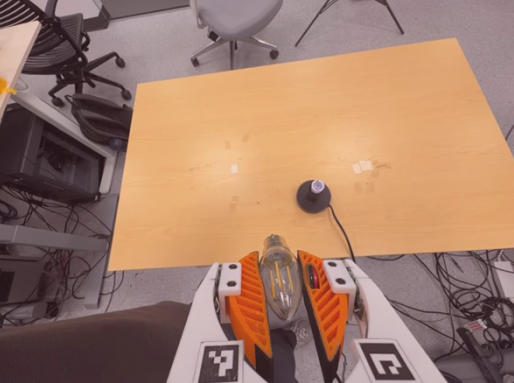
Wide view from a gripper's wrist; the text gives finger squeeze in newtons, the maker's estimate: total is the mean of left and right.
{"total": 14.2, "left": 16.0, "right": 12.5}